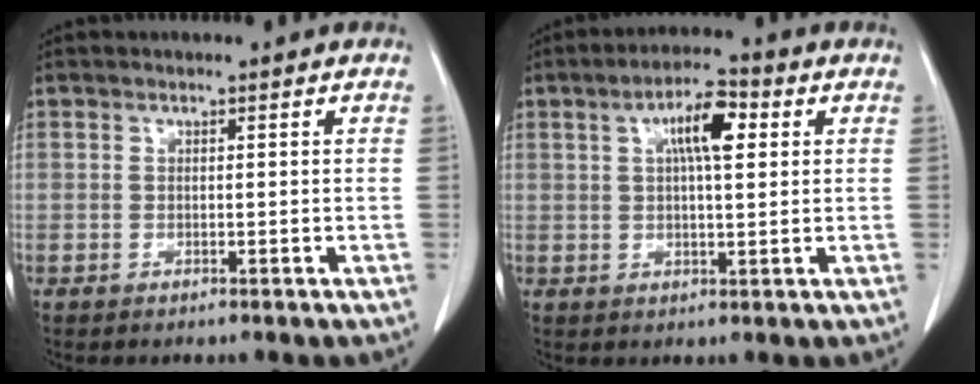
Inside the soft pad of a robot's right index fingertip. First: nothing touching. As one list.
[{"total": 7.3, "force": [2.3, 1.8, 6.6], "torque": [-0.116, 0.016, 0.036]}]